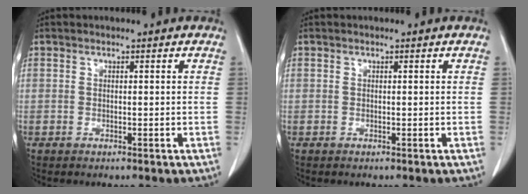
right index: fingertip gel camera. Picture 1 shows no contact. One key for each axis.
{"total": 0.0}